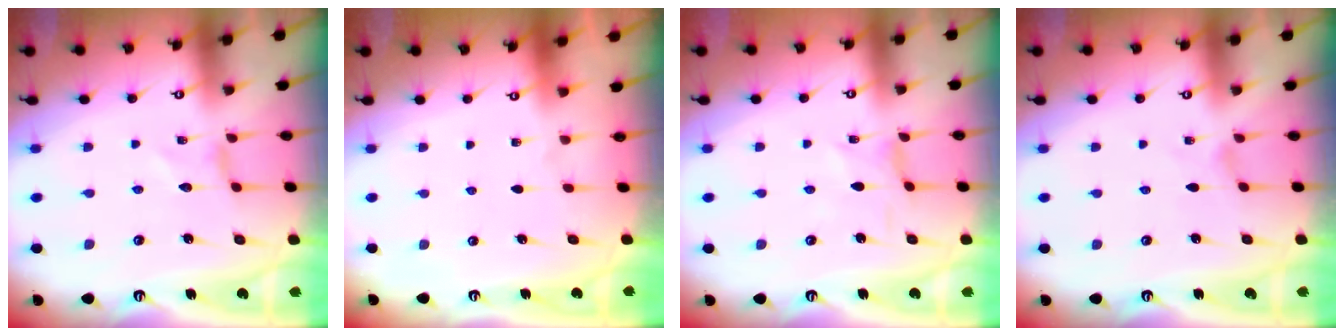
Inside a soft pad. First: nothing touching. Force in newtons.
{"total": 0.0}
{"total": 0.6, "press": 0.6, "slide": 0.1}
{"total": 0.0}